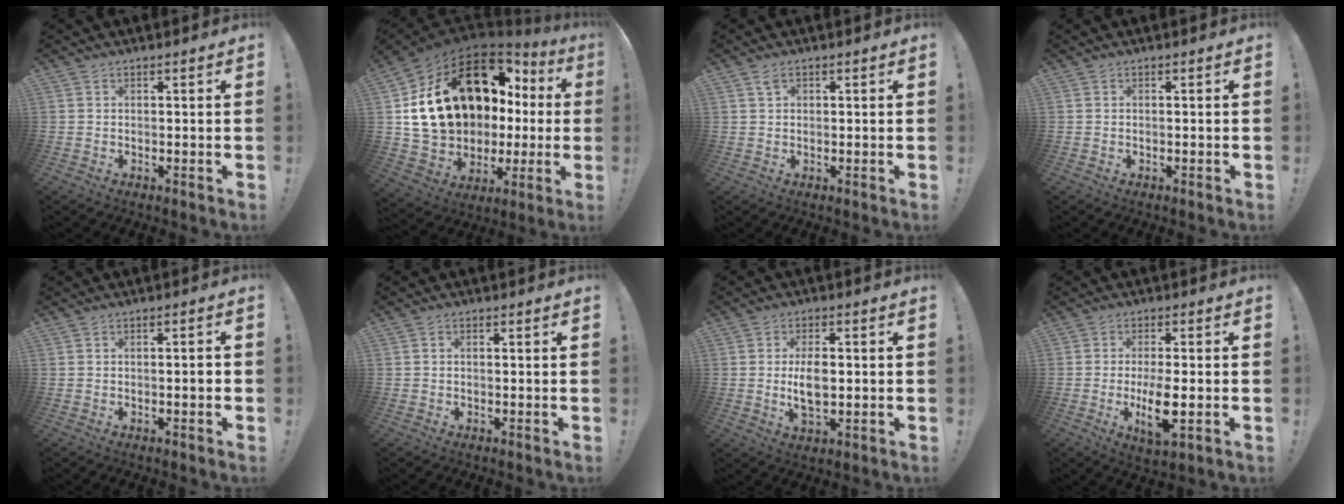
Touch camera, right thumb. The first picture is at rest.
{"total": 23.4, "force": [7.4, 16.1, 15.3], "torque": [-0.257, -0.050, 0.178]}
{"total": 1.7, "force": [1.0, 1.2, 0.7], "torque": [-0.009, -0.001, 0.017]}
{"total": 0.0}
{"total": 2.2, "force": [-0.6, 0.2, 2.1], "torque": [-0.035, 0.005, -0.011]}
{"total": 0.7, "force": [-0.3, 0.5, 0.5], "torque": [-0.010, 0.002, -0.005]}
{"total": 7.6, "force": [-0.2, 3.9, 6.5], "torque": [-0.113, -0.008, -0.007]}
{"total": 9.3, "force": [-1.7, 2.5, 8.8], "torque": [-0.168, -0.014, -0.032]}